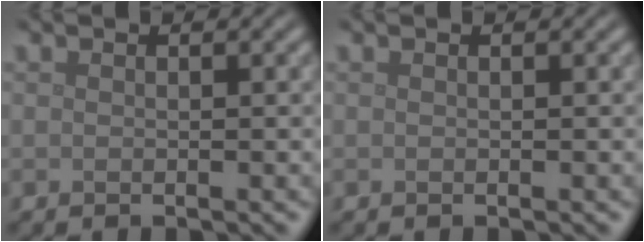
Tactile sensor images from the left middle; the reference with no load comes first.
{"total": 0.0}